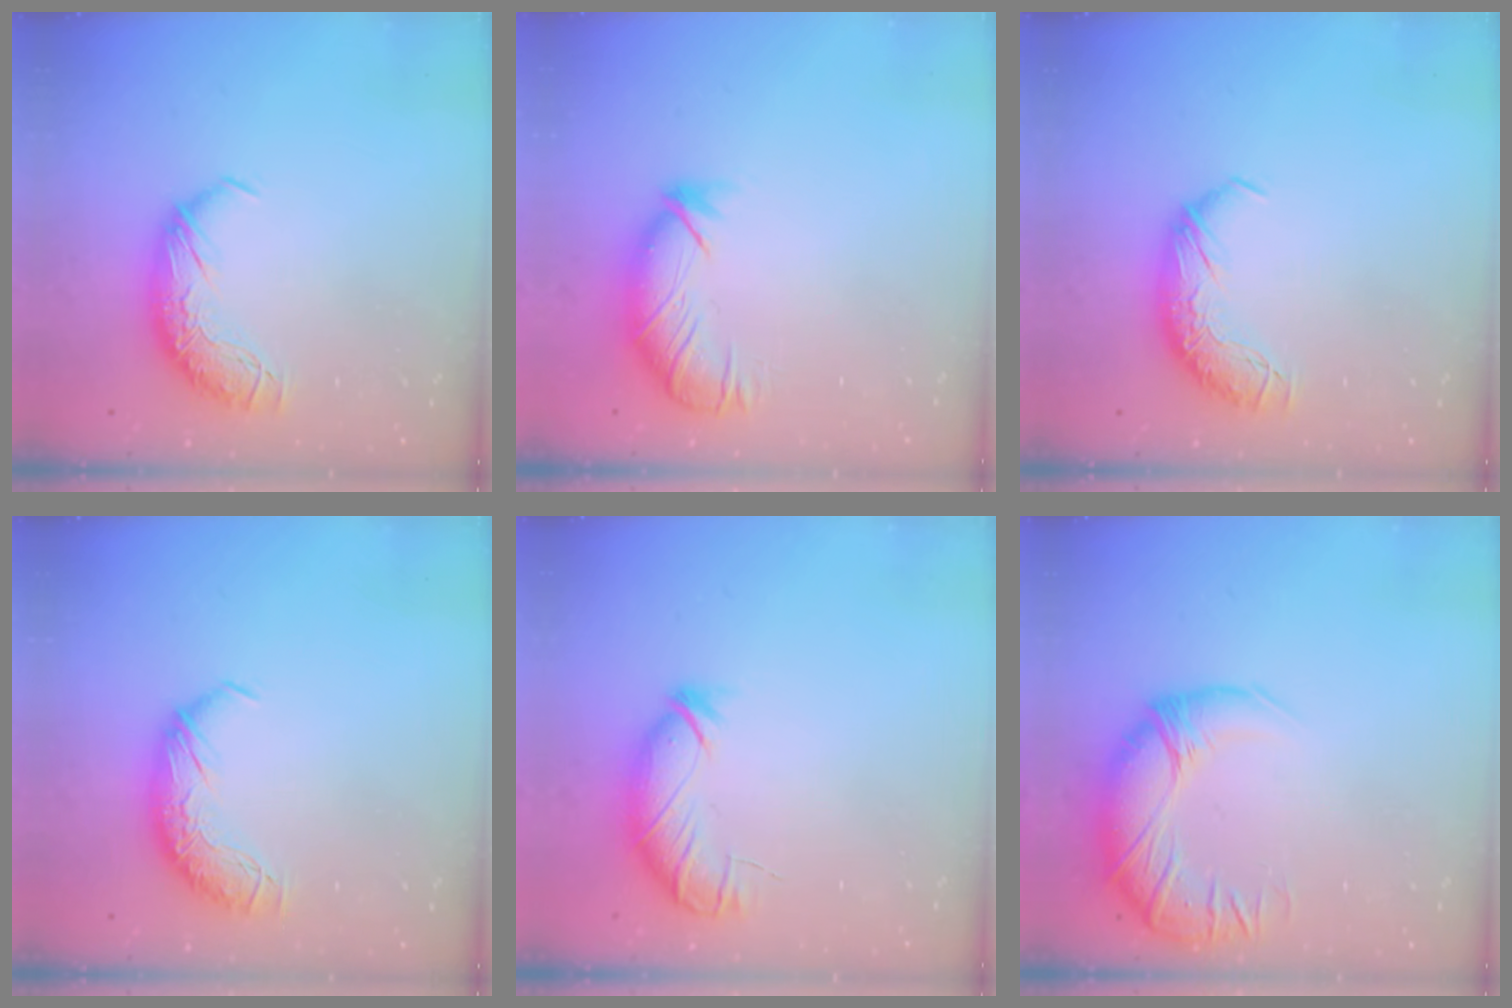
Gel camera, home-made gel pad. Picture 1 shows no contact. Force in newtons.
{"total": 2.7, "press": 2.4, "slide": 1.4}
{"total": 0.0}
{"total": 0.0}
{"total": 4.0, "press": 3.9, "slide": 0.9}
{"total": 5.3, "press": 3.6, "slide": 3.8}